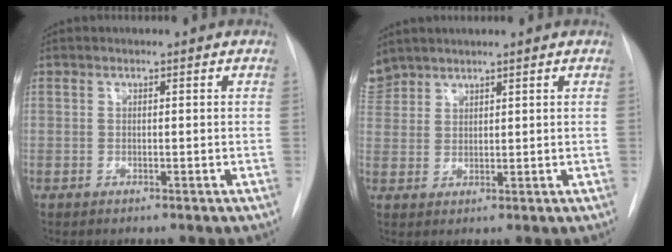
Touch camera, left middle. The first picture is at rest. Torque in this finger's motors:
{"motor_torque": [1.08, -1.06, 0.44, -0.03]}